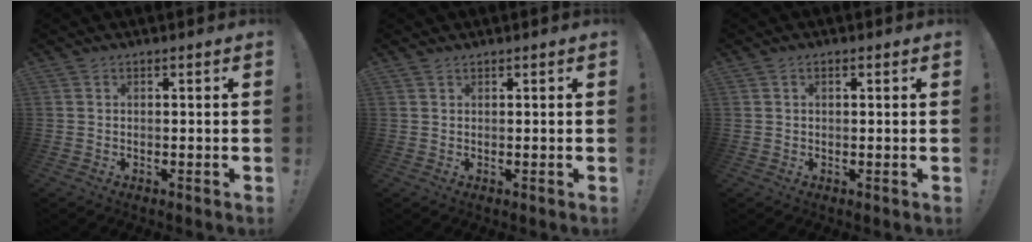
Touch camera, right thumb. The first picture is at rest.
{"total": 0.8, "force": [0.7, 0.2, 0.2], "torque": [0.001, -0.003, 0.014]}
{"total": 0.7, "force": [0.3, 0.4, 0.5], "torque": [-0.003, -0.001, 0.003]}